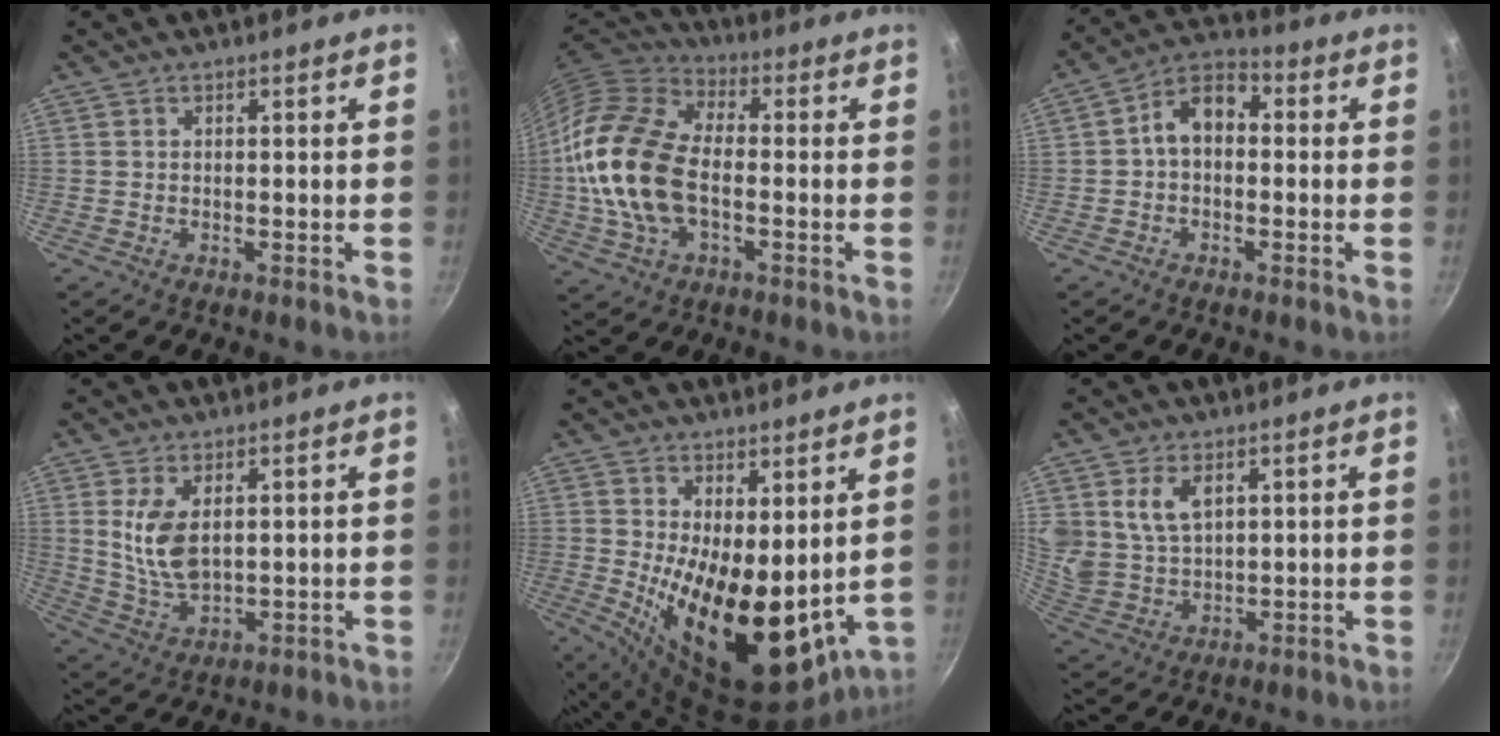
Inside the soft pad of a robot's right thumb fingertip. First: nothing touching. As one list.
[{"total": 19.4, "force": [-1.9, 11.7, 15.3], "torque": [-0.294, 0.031, -0.048]}, {"total": 8.1, "force": [0.1, 5.6, 5.8], "torque": [-0.076, 0.032, -0.017]}, {"total": 8.8, "force": [2.2, 4.8, 7.1], "torque": [-0.133, -0.024, 0.054]}, {"total": 17.6, "force": [1.9, 8.2, 15.5], "torque": [-0.204, -0.046, 0.048]}, {"total": 8.5, "force": [3.7, 5.6, 5.3], "torque": [-0.090, -0.025, 0.082]}]